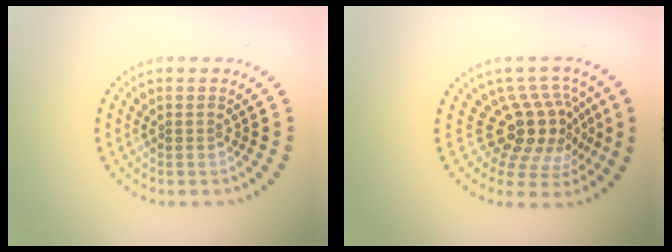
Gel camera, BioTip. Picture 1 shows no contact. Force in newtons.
{"total": 5.0, "press": 3.6, "slide": 3.5}